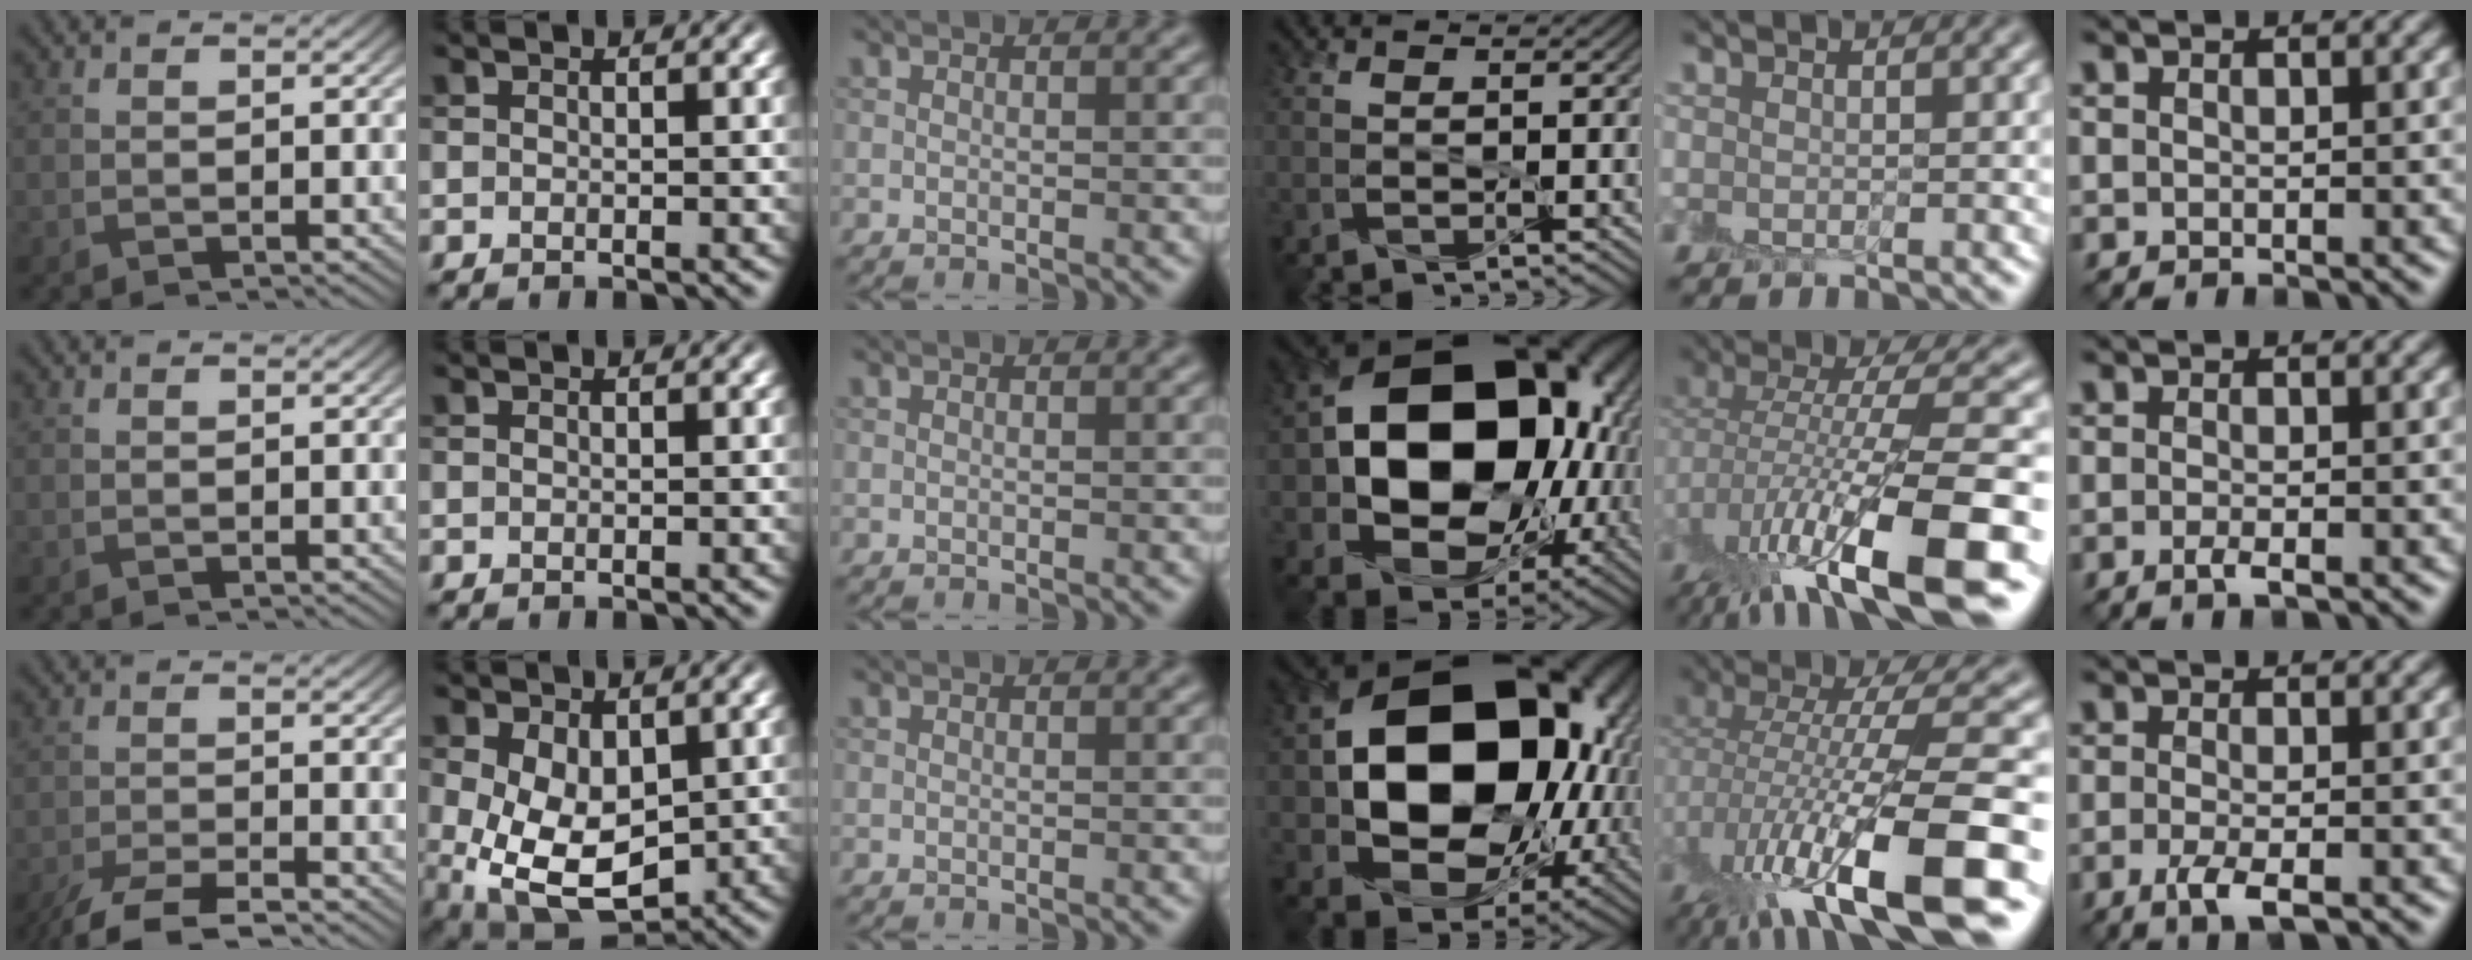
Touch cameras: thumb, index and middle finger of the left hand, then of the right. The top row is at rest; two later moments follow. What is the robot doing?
{"motion": "peel", "object": "envelope seal"}